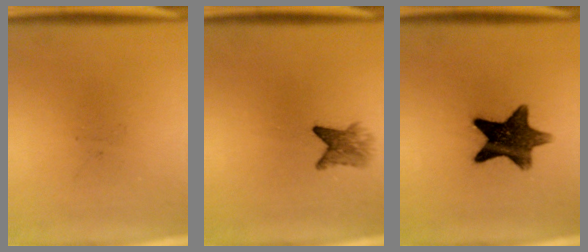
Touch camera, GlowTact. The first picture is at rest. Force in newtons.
{"total": 3.0}
{"total": 12.2}